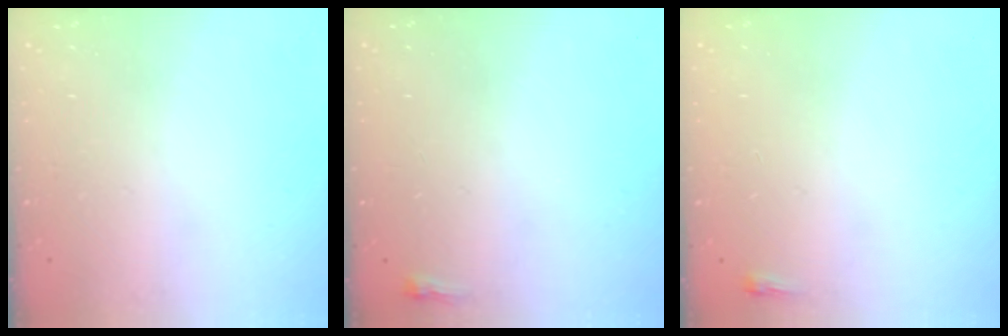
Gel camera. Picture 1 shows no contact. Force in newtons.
{"total": 2.2, "press": 2.2, "slide": 0.6}
{"total": 2.0, "press": 2.0, "slide": 0.5}